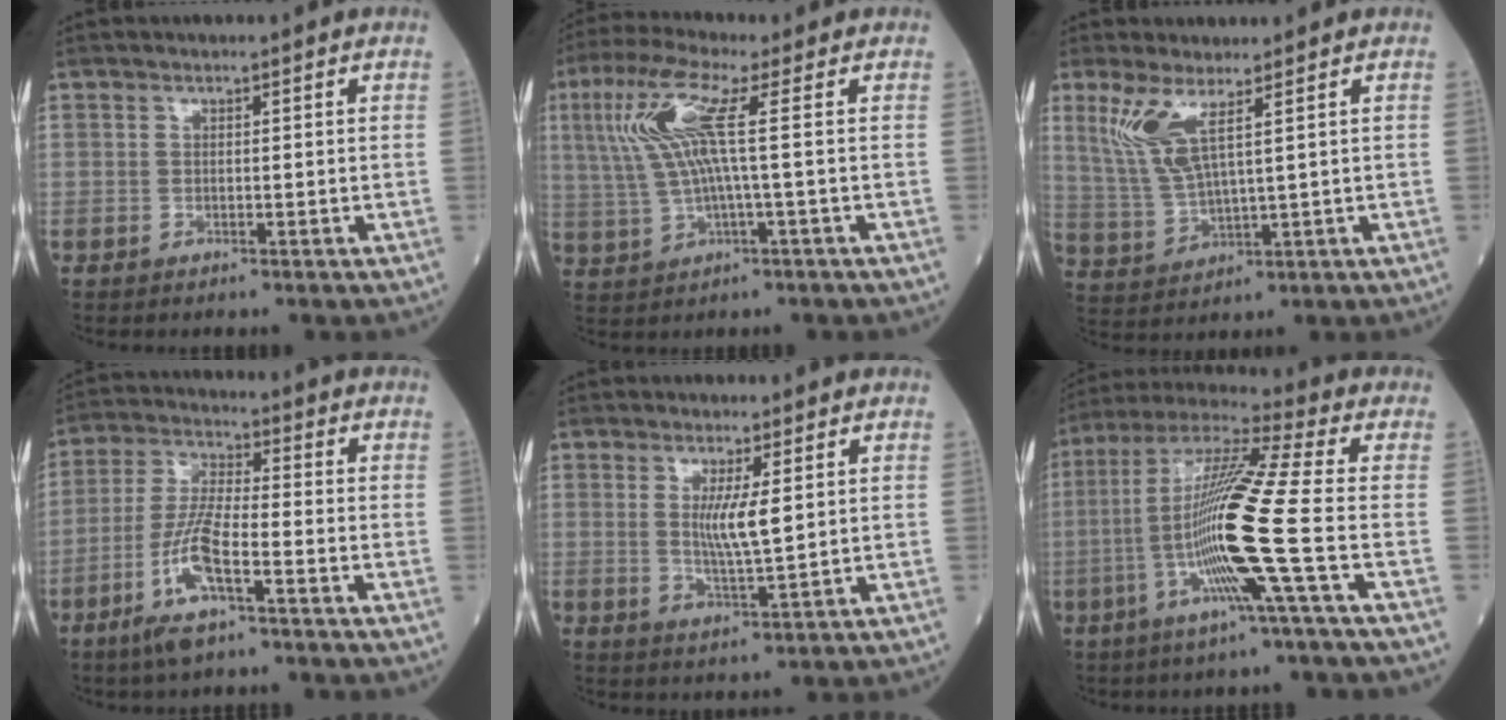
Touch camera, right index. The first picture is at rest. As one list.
[{"total": 9.5, "force": [1.9, 0.4, 9.3], "torque": [-0.214, 0.021, 0.041]}, {"total": 6.9, "force": [3.6, 0.7, 5.9], "torque": [-0.146, -0.001, 0.083]}, {"total": 9.4, "force": [-4.5, 1.3, 8.1], "torque": [-0.174, -0.009, -0.086]}, {"total": 5.4, "force": [1.2, 0.4, 5.3], "torque": [-0.101, -0.012, 0.027]}, {"total": 16.4, "force": [-3.9, -2.0, 15.8], "torque": [-0.312, -0.005, -0.086]}]